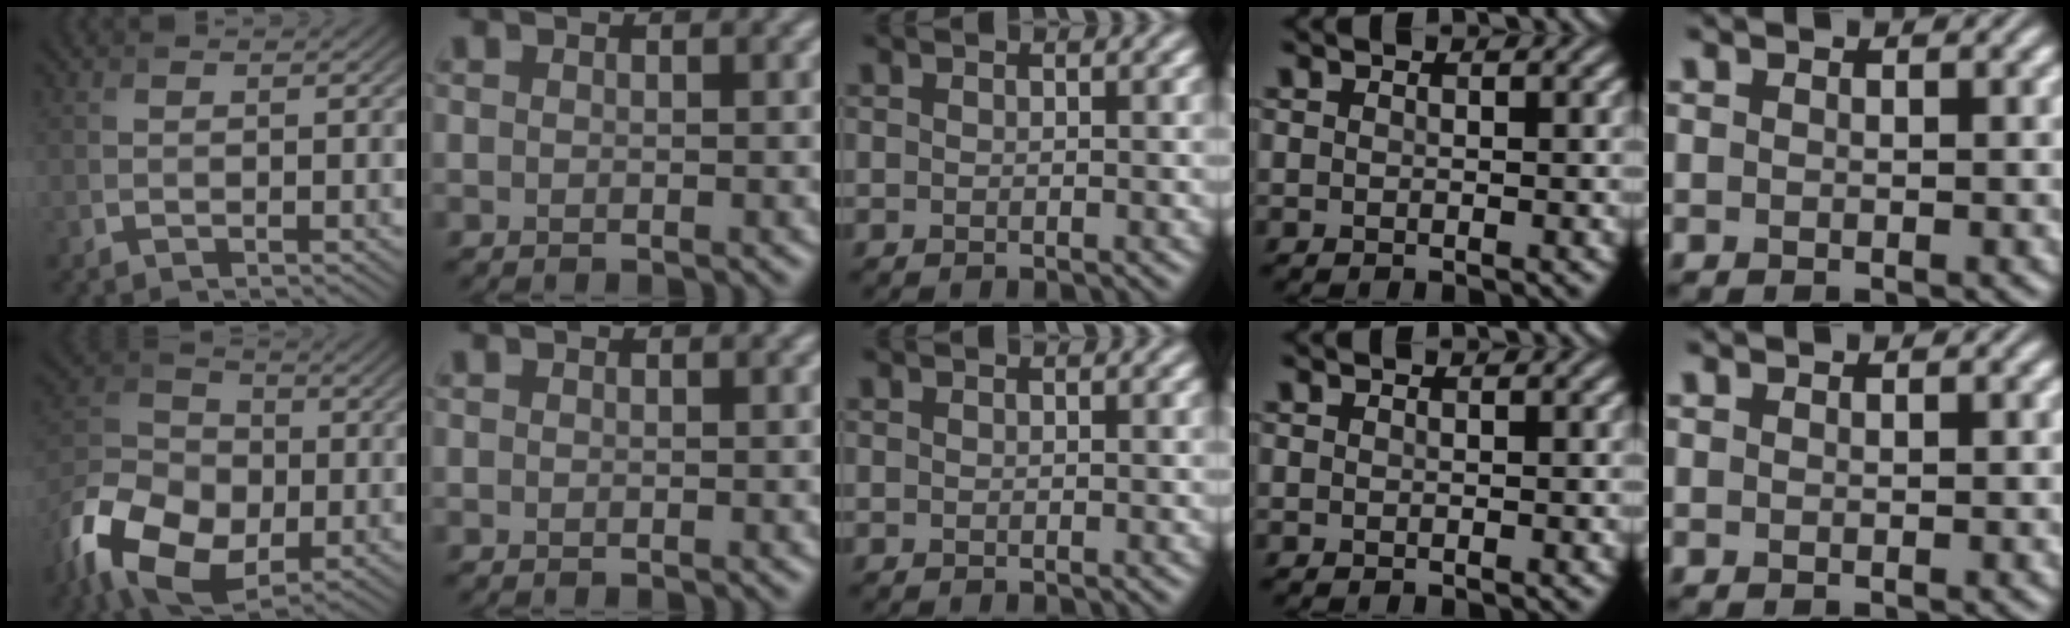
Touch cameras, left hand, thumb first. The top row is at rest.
{"thumb": {"total": 14.3, "force": [-5.8, 9.3, 9.2], "torque": [-0.212, -0.032, -0.123]}}